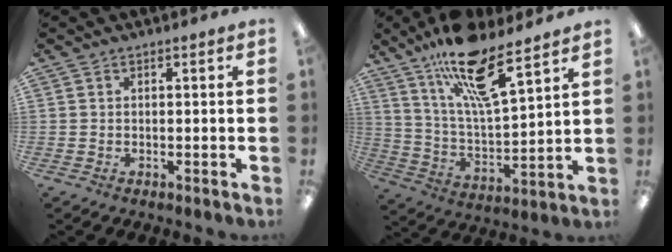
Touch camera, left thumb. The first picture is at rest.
{"total": 17.7, "force": [12.6, 4.7, 11.5], "torque": [-0.201, -0.070, 0.210]}